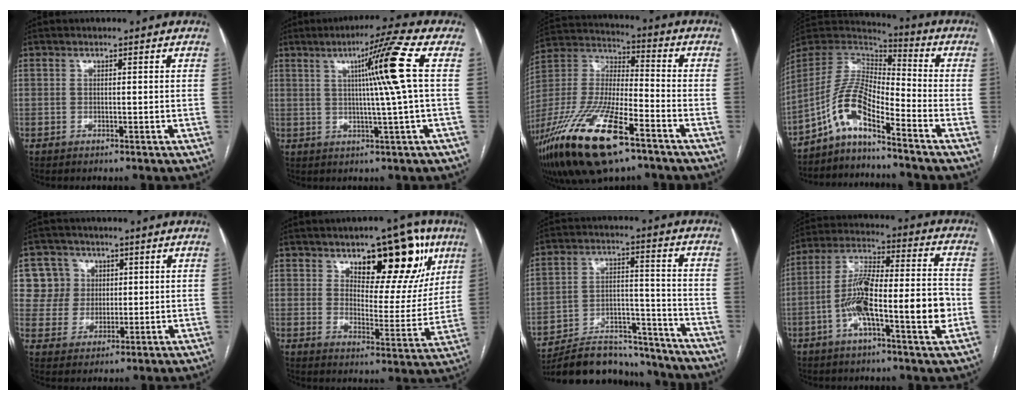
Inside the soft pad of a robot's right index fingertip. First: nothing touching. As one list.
[{"total": 9.8, "force": [2.0, -2.6, 9.2], "torque": [-0.146, 0.008, 0.037]}, {"total": 23.7, "force": [-14.3, 6.1, 17.9], "torque": [-0.403, -0.050, -0.264]}, {"total": 9.8, "force": [-6.5, 1.7, 7.2], "torque": [-0.159, 0.019, -0.126]}, {"total": 7.5, "force": [2.4, 7.0, 0.6], "torque": [-0.007, 0.022, 0.051]}, {"total": 16.5, "force": [8.7, 7.3, 11.9], "torque": [-0.134, 0.010, 0.126]}, {"total": 18.4, "force": [-17.0, 4.6, 5.0], "torque": [-0.098, 0.021, -0.261]}, {"total": 16.0, "force": [-4.1, 2.7, 15.2], "torque": [-0.267, 0.016, -0.070]}]